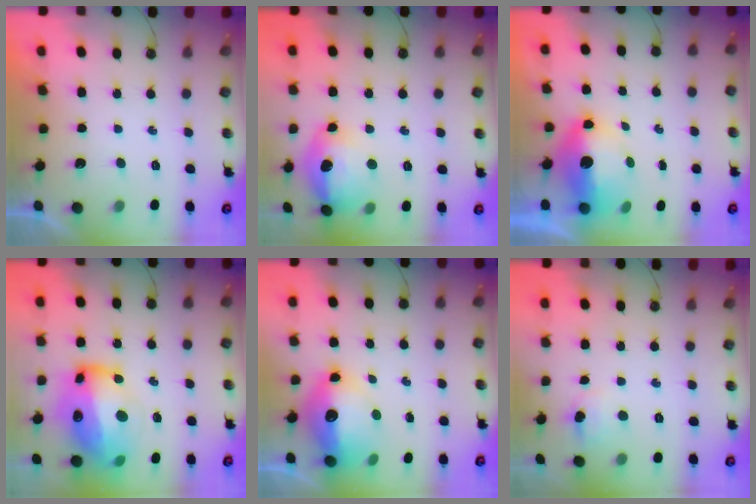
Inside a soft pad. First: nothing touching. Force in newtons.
{"total": 16.6, "press": 16.6, "slide": 1.2}
{"total": 8.9, "press": 8.9, "slide": 0.8}
{"total": 20.1, "press": 20.0, "slide": 2.2}
{"total": 15.1, "press": 14.4, "slide": 4.4}
{"total": 3.9, "press": 3.6, "slide": 1.5}